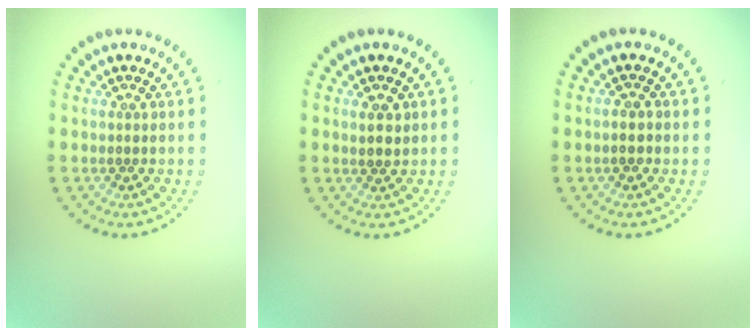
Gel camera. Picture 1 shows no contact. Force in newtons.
{"total": 1.5, "press": 1.4, "slide": 0.6}
{"total": 1.1, "press": 1.1, "slide": 0.3}